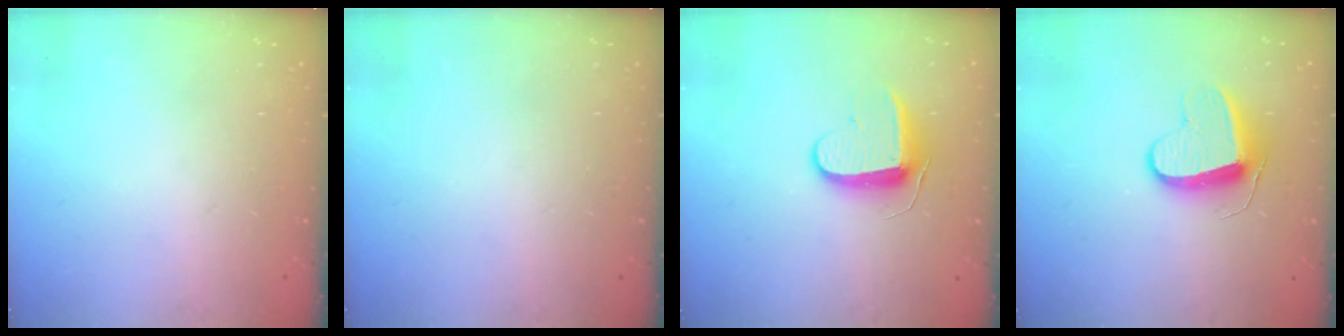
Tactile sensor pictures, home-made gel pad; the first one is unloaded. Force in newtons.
{"total": 0.0}
{"total": 9.0, "press": 9.0, "slide": 0.7}
{"total": 11.2, "press": 11.1, "slide": 0.8}